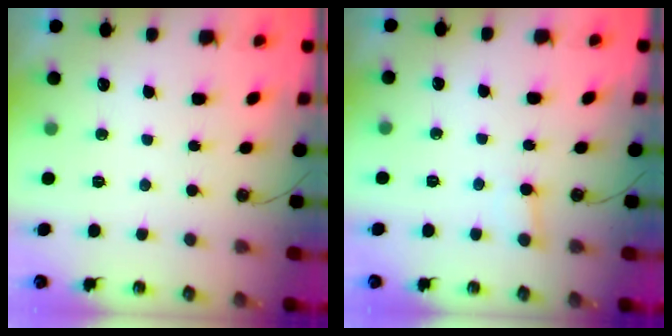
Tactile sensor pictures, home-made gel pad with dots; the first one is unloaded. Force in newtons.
{"total": 2.7, "press": 2.7, "slide": 0.2}